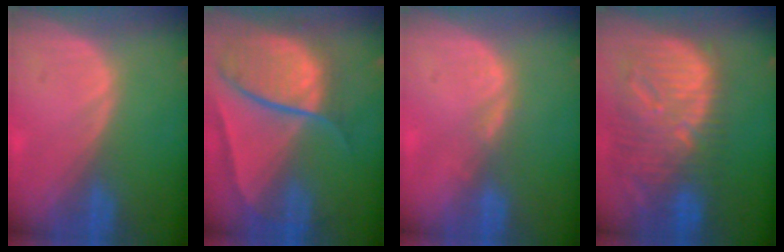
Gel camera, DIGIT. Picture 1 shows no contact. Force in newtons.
{"total": 10.7, "press": 8.9, "slide": 5.9}
{"total": 1.9, "press": 1.5, "slide": 1.1}
{"total": 13.3, "press": 11.6, "slide": 6.6}